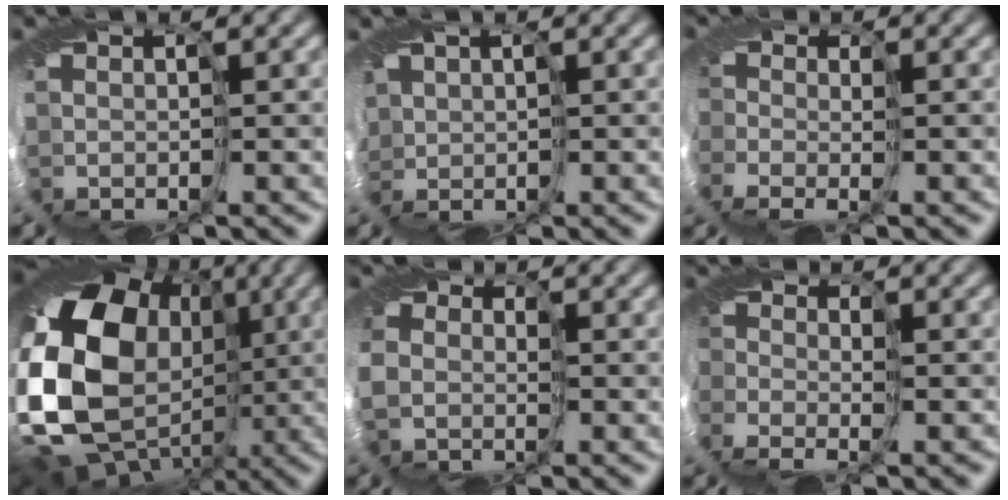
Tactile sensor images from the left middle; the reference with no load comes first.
{"total": 1.0, "force": [-0.4, 0.9, 0.3], "torque": [-0.003, -0.006, -0.012]}
{"total": 1.7, "force": [-1.7, 0.2, -0.2], "torque": [0.024, -0.026, -0.041]}
{"total": 18.1, "force": [-1.9, 14.2, 11.0], "torque": [-0.211, -0.018, -0.060]}
{"total": 1.8, "force": [-0.7, 1.6, 0.2], "torque": [0.000, -0.021, -0.023]}
{"total": 1.8, "force": [-1.7, 0.6, 0.2], "torque": [0.023, -0.029, -0.041]}